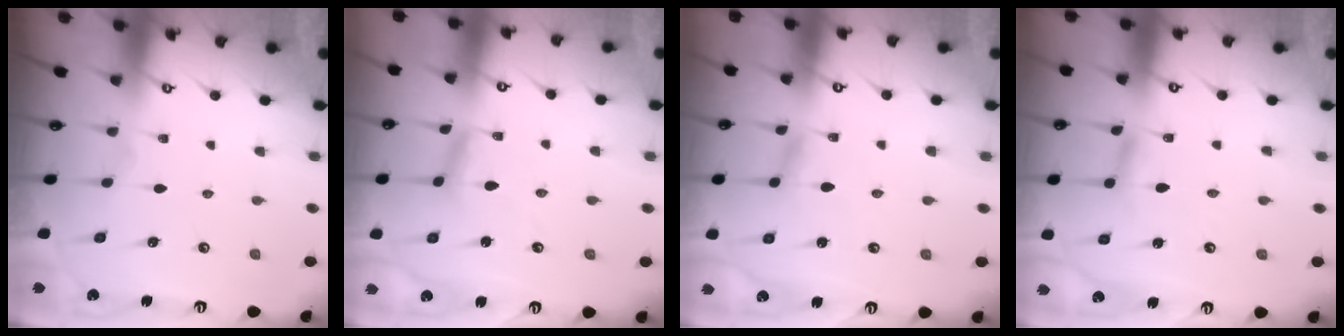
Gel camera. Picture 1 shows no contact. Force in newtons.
{"total": 6.5, "press": 6.5, "slide": 0.4}
{"total": 2.4, "press": 2.4, "slide": 0.3}
{"total": 4.4, "press": 4.4, "slide": 0.3}